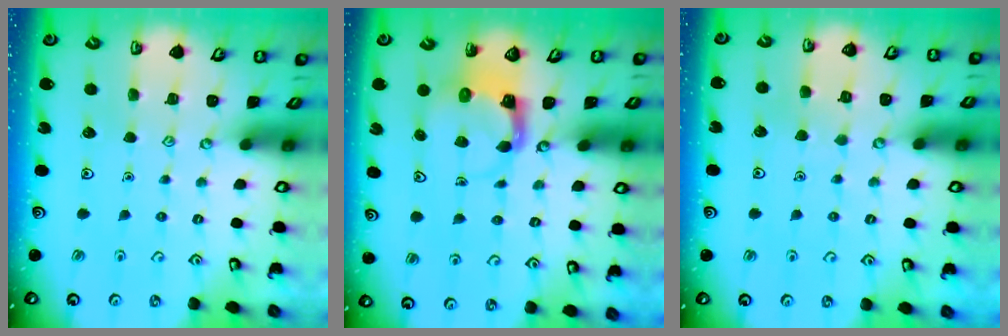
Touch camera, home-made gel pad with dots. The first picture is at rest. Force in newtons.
{"total": 3.9, "press": 3.8, "slide": 0.6}
{"total": 2.6, "press": 2.6, "slide": 0.3}